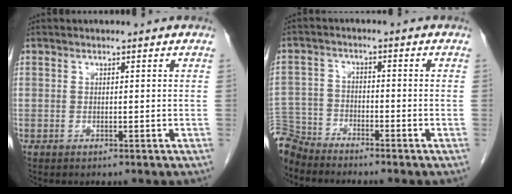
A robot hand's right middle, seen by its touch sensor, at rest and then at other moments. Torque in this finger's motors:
{"motor_torque": [0.40, -0.40, 0.61, 0.06]}